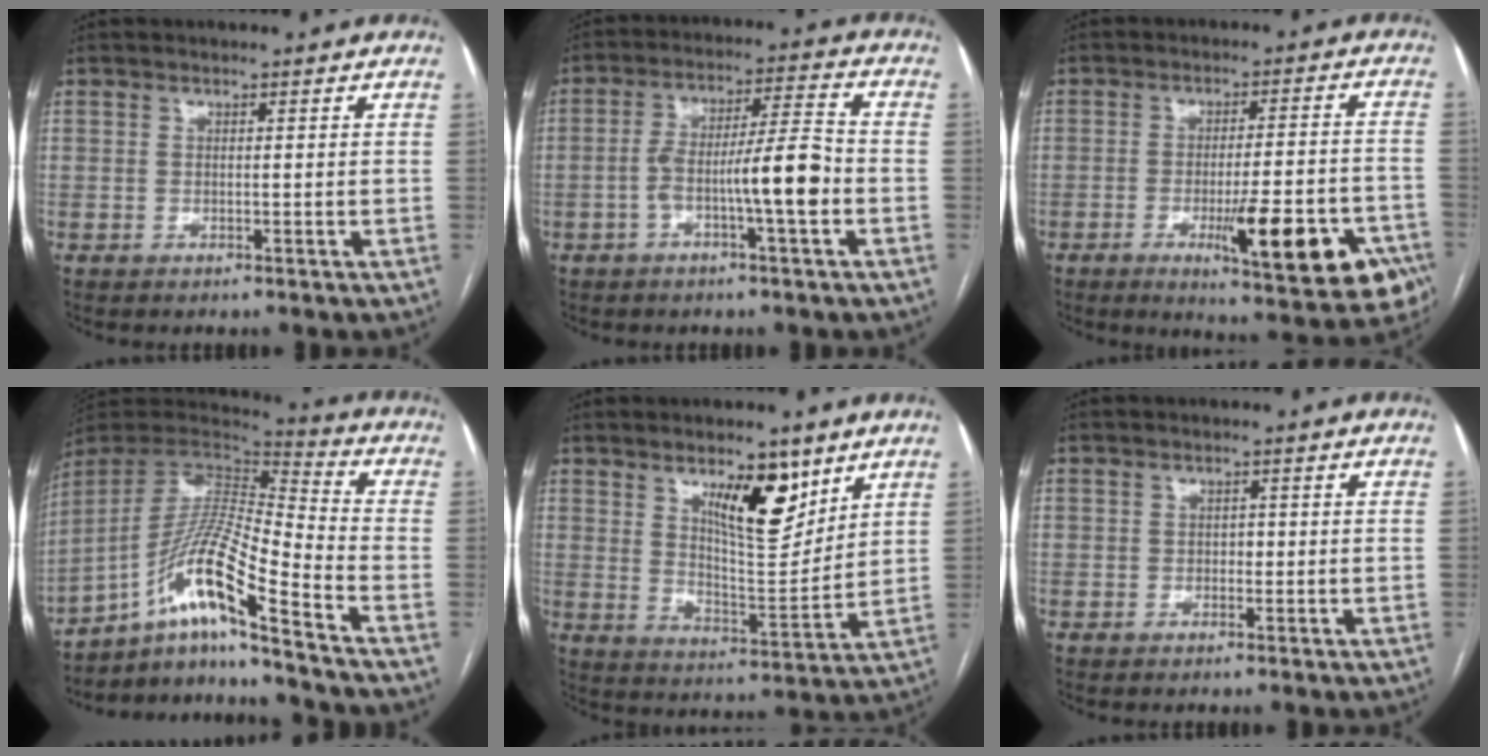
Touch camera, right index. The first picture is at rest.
{"total": 9.6, "force": [-3.0, 0.6, 9.1], "torque": [-0.157, 0.019, -0.050]}
{"total": 16.9, "force": [-7.4, 3.3, 14.8], "torque": [-0.140, 0.004, -0.090]}
{"total": 15.1, "force": [-9.7, -0.5, 11.6], "torque": [-0.230, 0.008, -0.173]}
{"total": 10.8, "force": [6.2, 3.3, 8.2], "torque": [-0.134, -0.006, 0.110]}
{"total": 1.0, "force": [-0.1, 0.8, 0.7], "torque": [-0.006, 0.003, -0.003]}